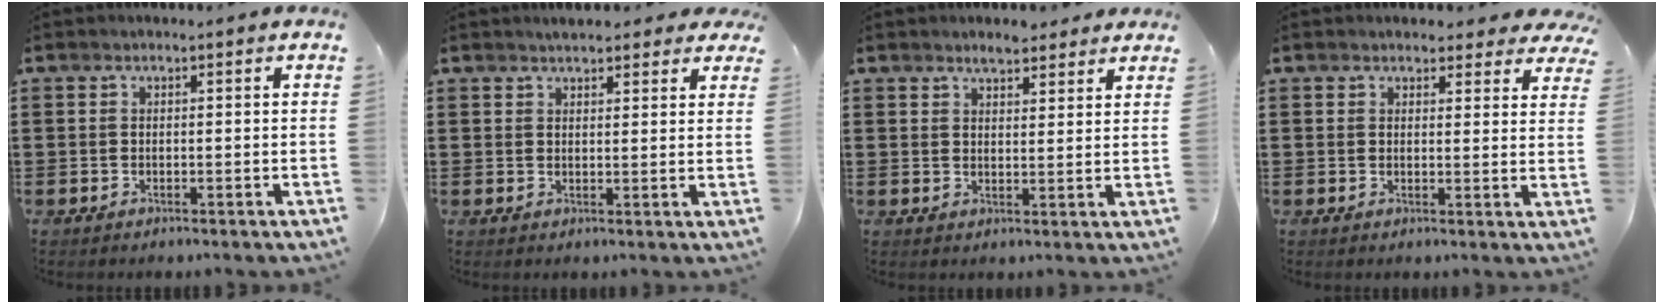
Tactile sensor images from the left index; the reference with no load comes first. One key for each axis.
{"total": 2.7, "fx": 2.5, "fy": 0.6, "fz": 0.8, "tx": -0.023, "ty": 0.001, "tz": 0.046}
{"total": 2.9, "fx": 2.7, "fy": 0.7, "fz": 0.9, "tx": -0.021, "ty": 0.001, "tz": 0.050}
{"total": 3.2, "fx": 2.9, "fy": 0.9, "fz": 1.0, "tx": -0.012, "ty": -0.009, "tz": 0.049}